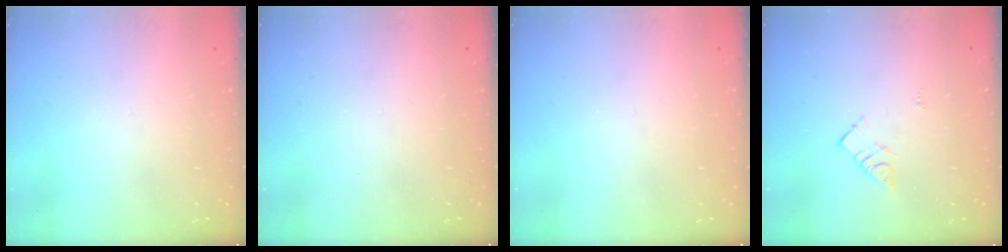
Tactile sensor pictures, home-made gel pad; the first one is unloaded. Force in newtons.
{"total": 0.0}
{"total": 0.0}
{"total": 5.6, "press": 5.6, "slide": 0.1}